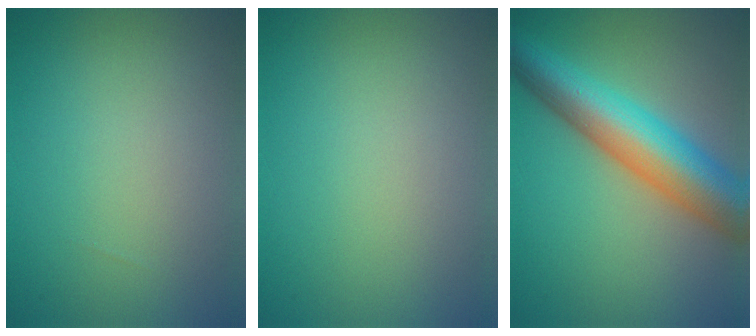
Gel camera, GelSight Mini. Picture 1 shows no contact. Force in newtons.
{"total": 0.0}
{"total": 10.3, "press": 10.3, "slide": 0.3}